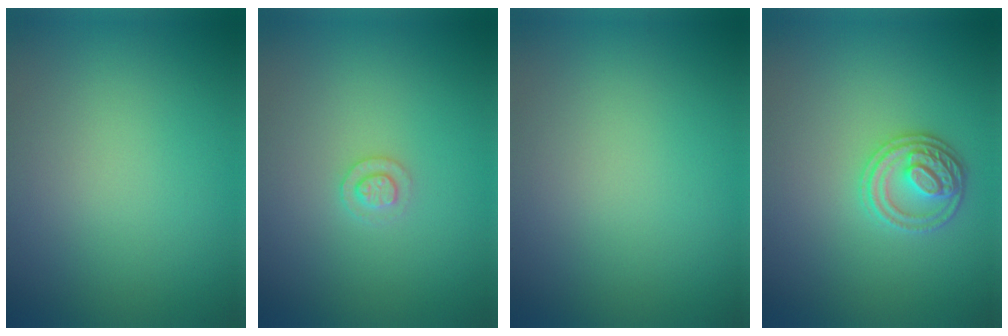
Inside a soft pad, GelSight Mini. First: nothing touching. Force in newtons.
{"total": 1.3, "press": 1.2, "slide": 0.3}
{"total": 0.0}
{"total": 2.9, "press": 2.8, "slide": 0.7}